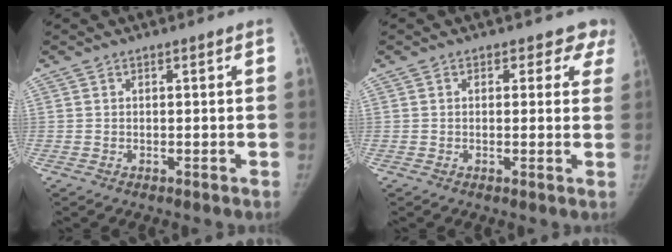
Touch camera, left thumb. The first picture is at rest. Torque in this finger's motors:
{"motor_torque": [-0.10, 0.11, 0.33, 0.35, -0.05]}